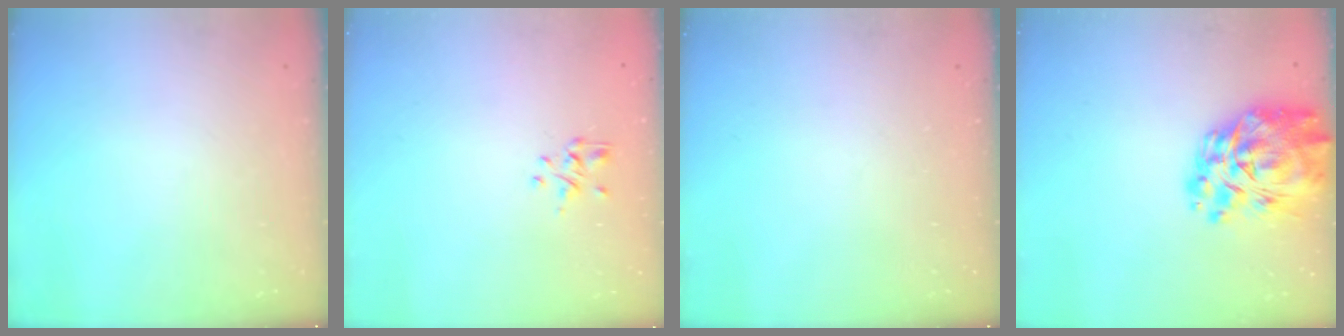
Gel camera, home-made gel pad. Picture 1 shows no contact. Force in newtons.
{"total": 1.2, "press": 1.1, "slide": 0.5}
{"total": 0.0}
{"total": 17.4, "press": 16.5, "slide": 5.7}